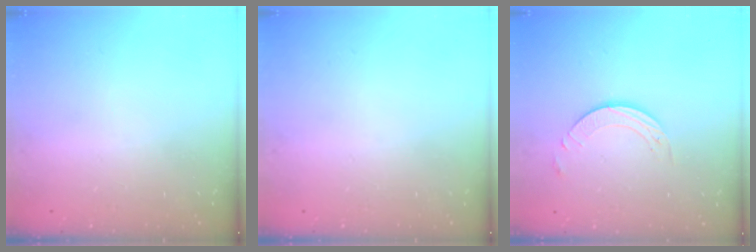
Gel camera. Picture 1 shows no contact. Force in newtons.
{"total": 0.0}
{"total": 3.7, "press": 3.7, "slide": 0.3}